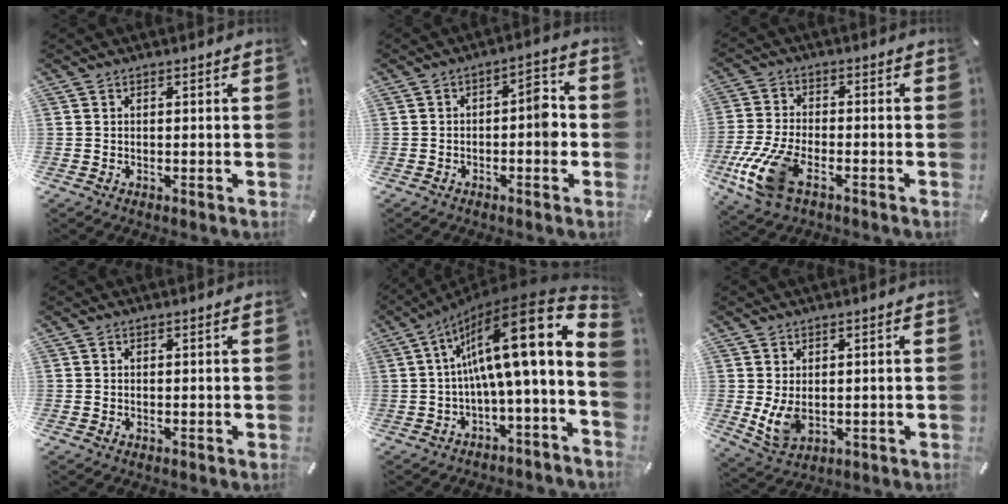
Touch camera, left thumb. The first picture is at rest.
{"total": 6.4, "force": [-1.4, 2.9, 5.6], "torque": [-0.072, 0.012, -0.030]}
{"total": 12.4, "force": [-5.6, 5.6, 9.6], "torque": [-0.219, 0.001, -0.103]}
{"total": 0.0}
{"total": 21.2, "force": [4.6, 4.7, 20.2], "torque": [-0.332, -0.050, 0.066]}
{"total": 6.0, "force": [0.2, 3.9, 4.6], "torque": [-0.108, -0.008, 0.002]}